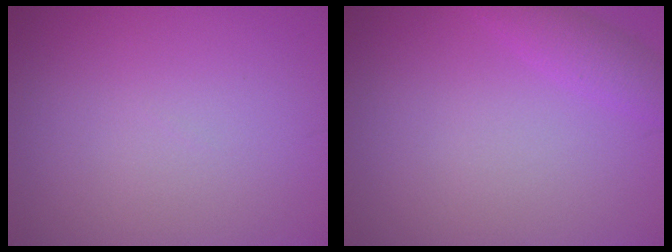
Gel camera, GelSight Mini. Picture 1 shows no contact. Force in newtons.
{"total": 2.1, "press": 2.1, "slide": 0.2}